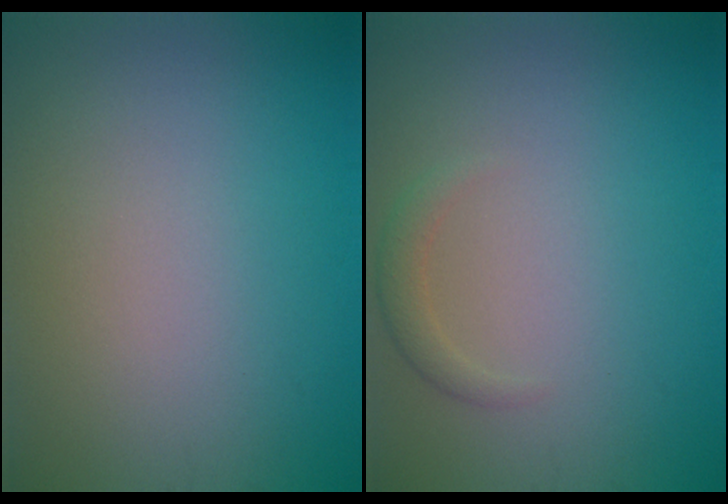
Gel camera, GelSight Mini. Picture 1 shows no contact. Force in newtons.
{"total": 1.4, "press": 1.4, "slide": 0.1}